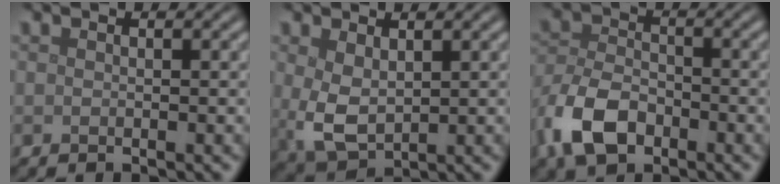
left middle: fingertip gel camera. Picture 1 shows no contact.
{"total": 4.0, "force": [0.3, 2.5, 3.1], "torque": [-0.080, -0.008, 0.016]}
{"total": 6.2, "force": [-3.2, 3.8, 3.8], "torque": [-0.083, -0.002, -0.072]}